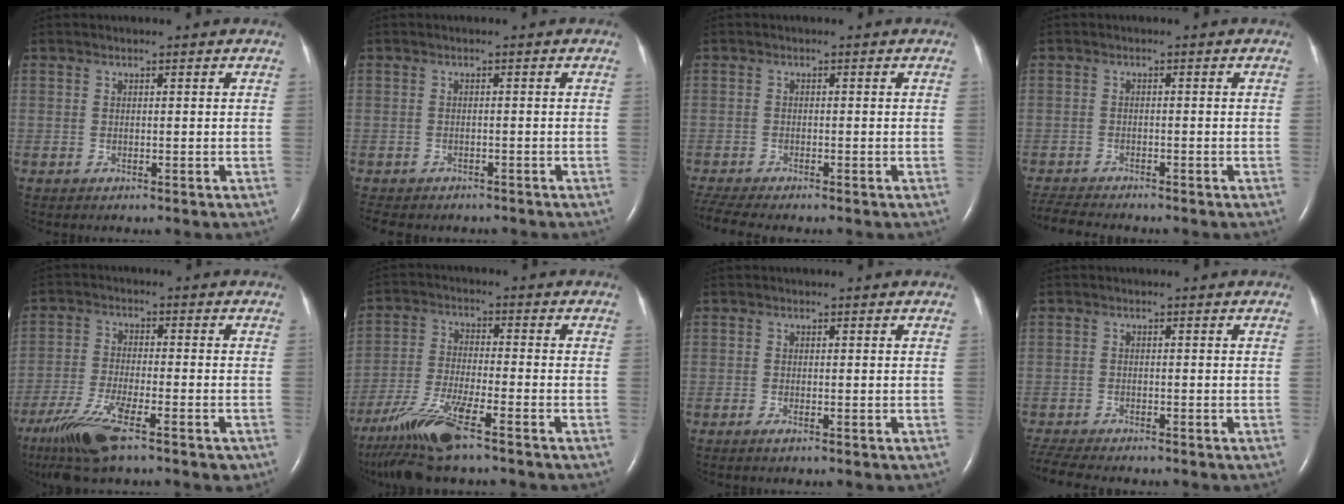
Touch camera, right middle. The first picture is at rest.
{"total": 7.9, "force": [-6.6, 3.1, 2.9], "torque": [-0.054, -0.002, -0.082]}
{"total": 5.3, "force": [-4.7, 0.3, 2.5], "torque": [-0.053, -0.013, -0.080]}
{"total": 5.5, "force": [-5.2, 0.2, 1.7], "torque": [-0.033, -0.018, -0.086]}
{"total": 12.4, "force": [-8.2, 2.8, 8.9], "torque": [-0.178, -0.026, -0.142]}
{"total": 11.0, "force": [-7.7, 0.8, 7.7], "torque": [-0.161, -0.032, -0.141]}
{"total": 0.8, "force": [-0.5, 0.1, 0.6], "torque": [-0.016, -0.002, -0.010]}
{"total": 6.9, "force": [-6.2, 0.9, 2.9], "torque": [-0.057, -0.013, -0.101]}